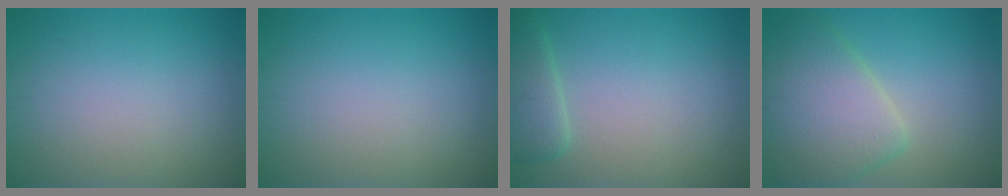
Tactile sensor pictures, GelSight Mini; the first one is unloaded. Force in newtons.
{"total": 0.0}
{"total": 2.9, "press": 2.9, "slide": 0.3}
{"total": 6.2, "press": 6.2, "slide": 0.4}